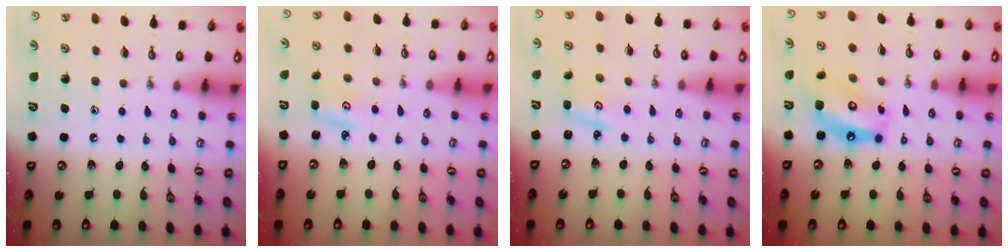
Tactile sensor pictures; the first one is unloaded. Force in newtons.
{"total": 2.9, "press": 2.8, "slide": 0.4}
{"total": 1.8, "press": 1.8, "slide": 0.0}
{"total": 12.2, "press": 12.1, "slide": 1.3}